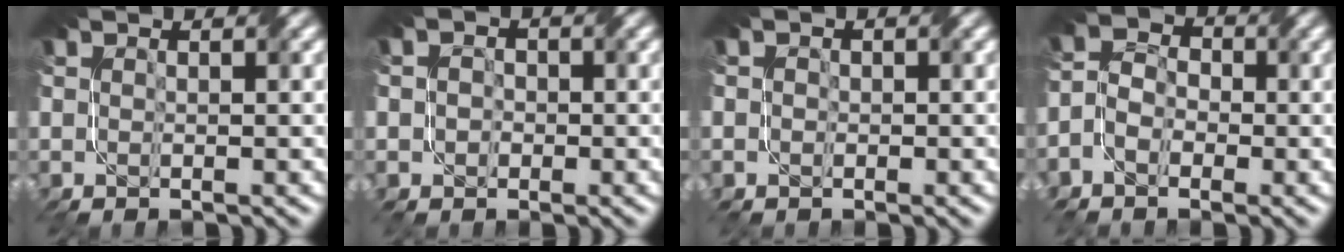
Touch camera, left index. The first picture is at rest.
{"total": 1.9, "force": [-1.0, 1.6, -0.3], "torque": [0.012, 0.006, -0.012]}
{"total": 1.5, "force": [-1.1, 0.5, -0.9], "torque": [0.022, -0.004, -0.003]}
{"total": 3.4, "force": [-2.6, 2.1, 0.4], "torque": [-0.009, 0.001, -0.033]}